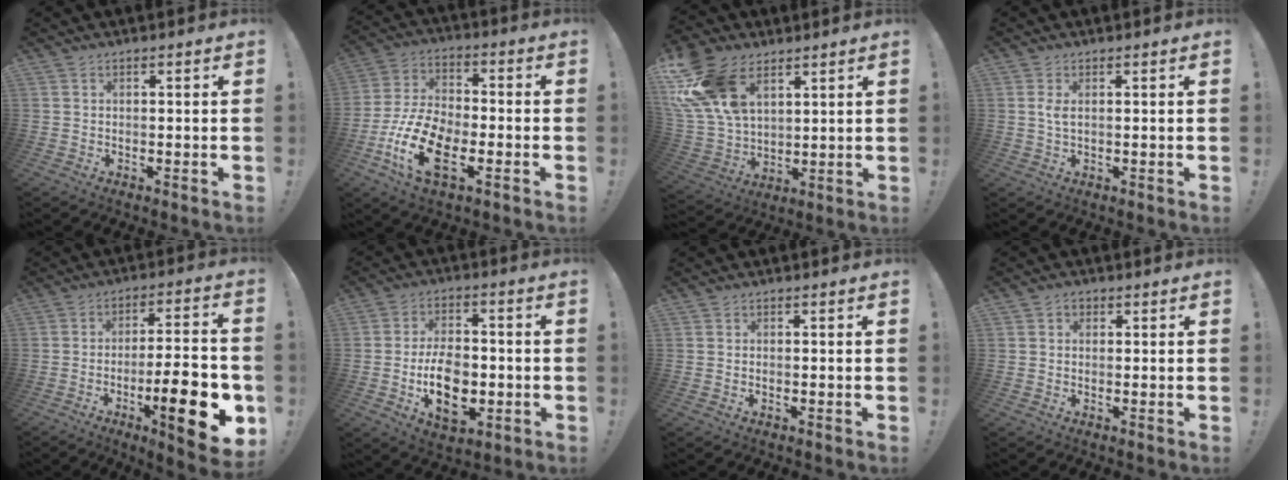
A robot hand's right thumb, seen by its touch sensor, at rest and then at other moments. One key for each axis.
{"total": 16.7, "fx": -6.5, "fy": 9.2, "fz": 12.3, "tx": -0.247, "ty": 0.028, "tz": -0.109}
{"total": 19.6, "fx": 9.2, "fy": 12.2, "fz": 12.2, "tx": -0.258, "ty": -0.043, "tz": 0.176}
{"total": 2.4, "fx": 0.6, "fy": 0.7, "fz": 2.2, "tx": -0.041, "ty": 0.002, "tz": 0.008}
{"total": 18.1, "fx": -6.7, "fy": 4.3, "fz": 16.3, "tx": -0.221, "ty": 0.026, "tz": -0.094}
{"total": 14.3, "fx": -3.4, "fy": 9.2, "fz": 10.4, "tx": -0.162, "ty": 0.008, "tz": -0.059}
{"total": 0.0}
{"total": 1.7, "fx": 0.3, "fy": 1.4, "fz": 0.8, "tx": -0.011, "ty": 0.000, "tz": 0.004}